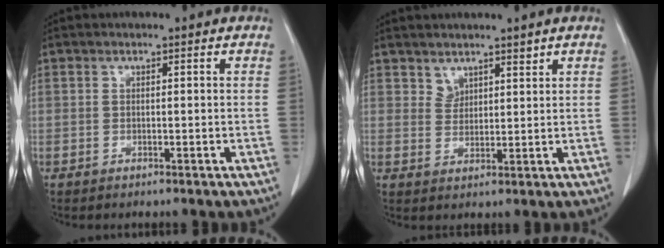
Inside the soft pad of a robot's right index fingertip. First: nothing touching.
{"total": 3.0, "force": [2.6, 1.4, 0.5], "torque": [-0.004, 0.004, 0.047]}